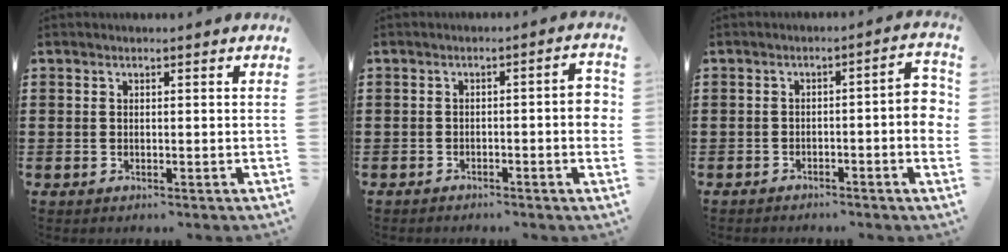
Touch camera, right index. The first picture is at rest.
{"total": 3.3, "force": [-1.3, 0.5, 3.0], "torque": [-0.039, -0.002, -0.025]}
{"total": 3.9, "force": [-1.7, 0.4, 3.5], "torque": [-0.048, -0.001, -0.033]}